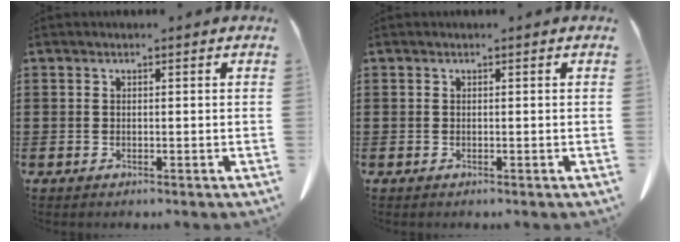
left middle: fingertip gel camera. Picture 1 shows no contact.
{"total": 0.0}